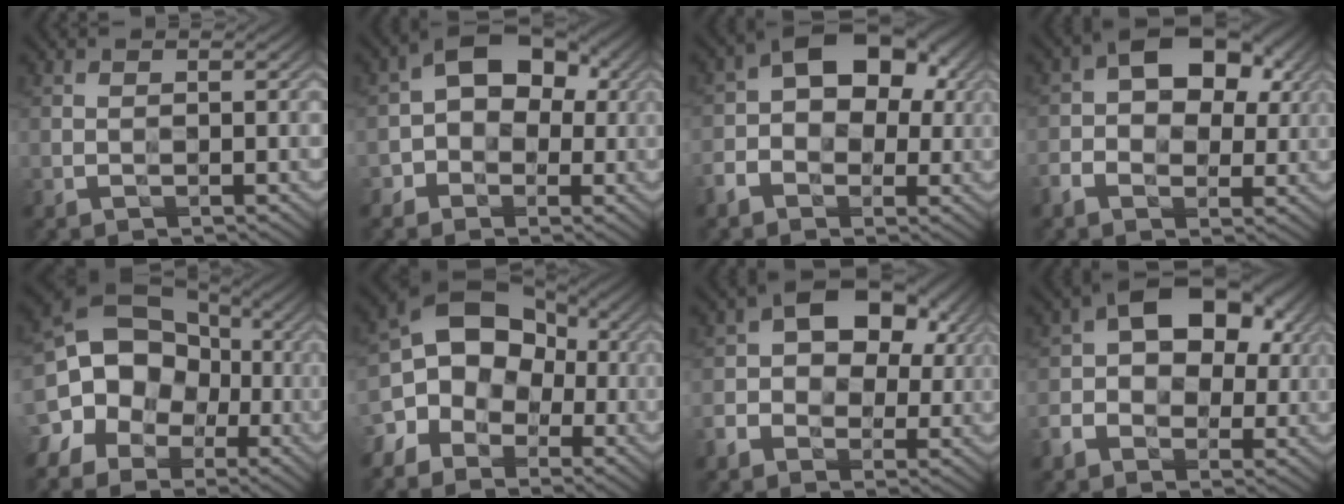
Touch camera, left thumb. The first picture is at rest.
{"total": 7.7, "force": [-0.2, 5.9, 4.9], "torque": [-0.050, 0.015, -0.025]}
{"total": 9.8, "force": [-0.6, 6.8, 7.0], "torque": [-0.103, 0.013, -0.026]}
{"total": 9.4, "force": [1.1, 6.3, 6.9], "torque": [-0.110, 0.007, 0.005]}
{"total": 13.4, "force": [-2.3, 11.2, 7.0], "torque": [-0.139, 0.000, -0.080]}
{"total": 12.2, "force": [-2.5, 9.9, 6.7], "torque": [-0.120, 0.018, -0.083]}
{"total": 9.1, "force": [0.8, 6.7, 6.1], "torque": [-0.094, 0.001, 0.000]}
{"total": 10.3, "force": [0.7, 7.2, 7.4], "torque": [-0.115, 0.007, -0.001]}